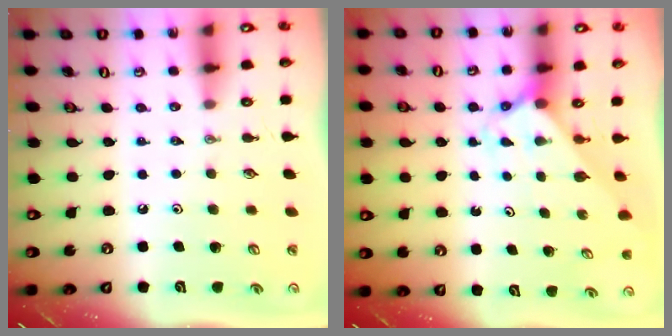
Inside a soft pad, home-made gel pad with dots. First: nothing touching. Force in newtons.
{"total": 2.0, "press": 2.0, "slide": 0.1}